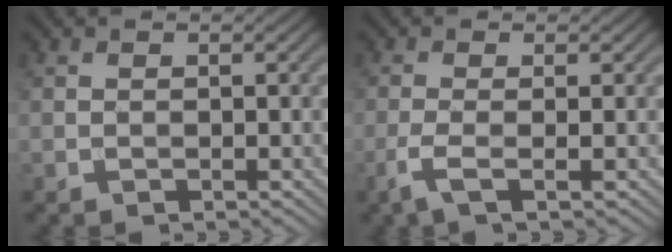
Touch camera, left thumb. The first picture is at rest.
{"total": 2.9, "force": [-1.1, 0.5, 2.6], "torque": [-0.061, 0.002, -0.035]}